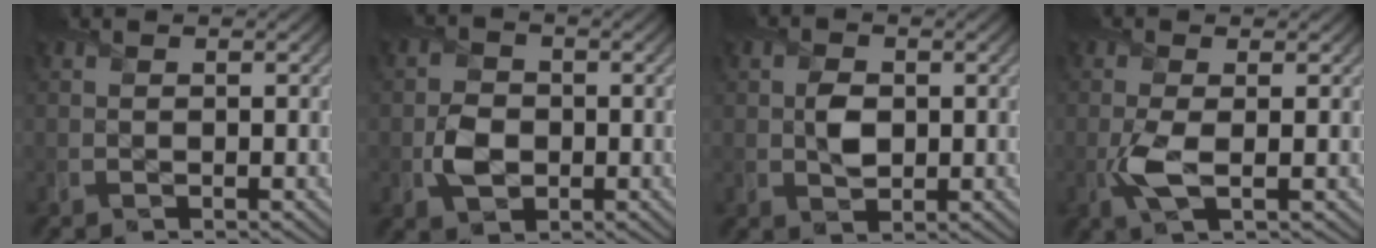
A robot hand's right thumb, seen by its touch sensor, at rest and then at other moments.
{"total": 3.8, "force": [-0.9, 3.0, 2.1], "torque": [-0.048, -0.004, -0.021]}
{"total": 3.1, "force": [0.3, 2.1, 2.2], "torque": [-0.049, -0.001, 0.003]}
{"total": 3.6, "force": [-0.6, 1.2, 3.4], "torque": [-0.084, -0.004, -0.018]}